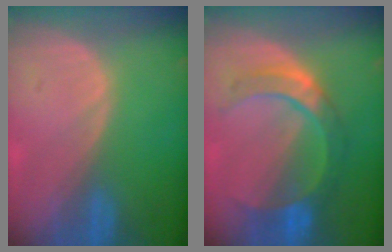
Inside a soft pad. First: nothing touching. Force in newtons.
{"total": 7.3, "press": 7.3, "slide": 0.2}